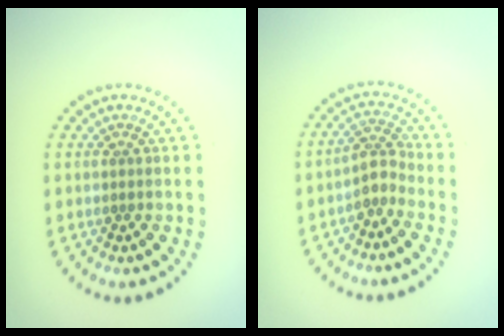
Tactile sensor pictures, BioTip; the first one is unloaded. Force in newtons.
{"total": 2.3, "press": 1.7, "slide": 1.6}